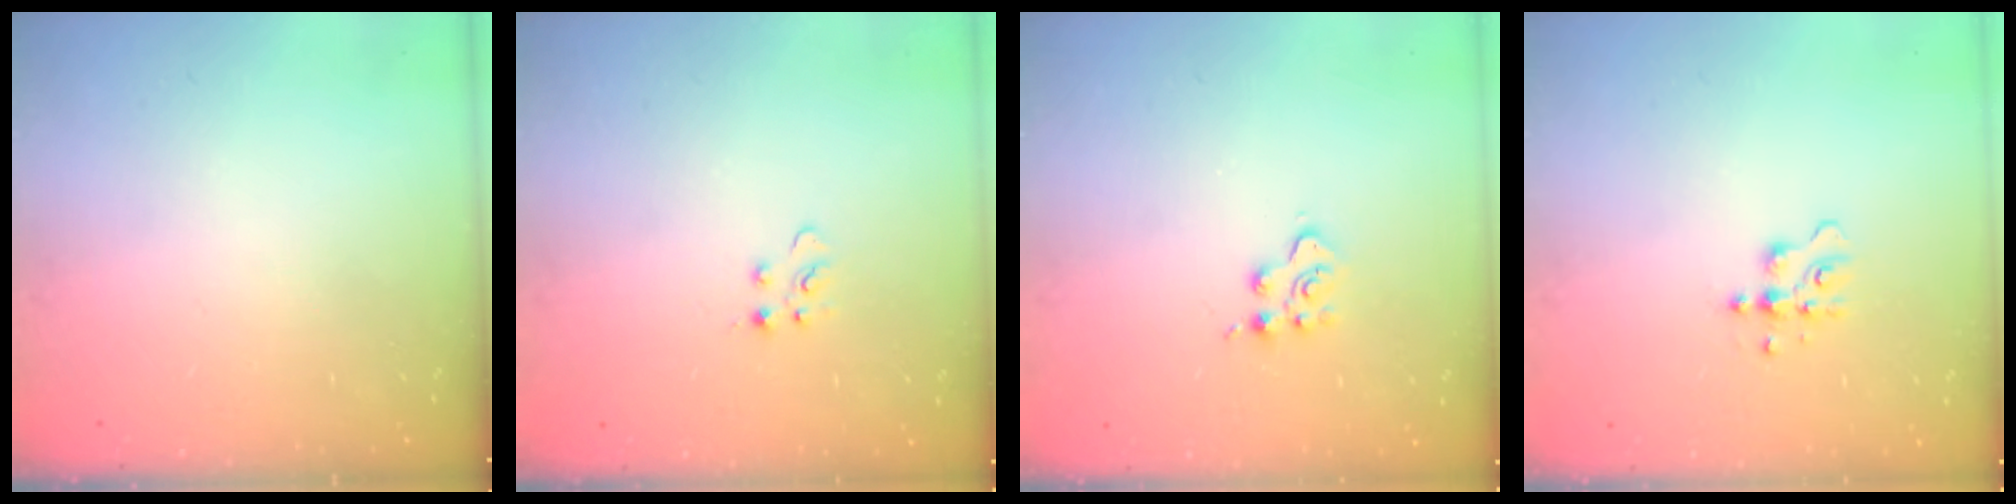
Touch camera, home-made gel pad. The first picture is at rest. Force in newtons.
{"total": 2.9, "press": 2.9, "slide": 0.4}
{"total": 4.6, "press": 4.6, "slide": 0.5}
{"total": 3.7, "press": 3.6, "slide": 0.4}